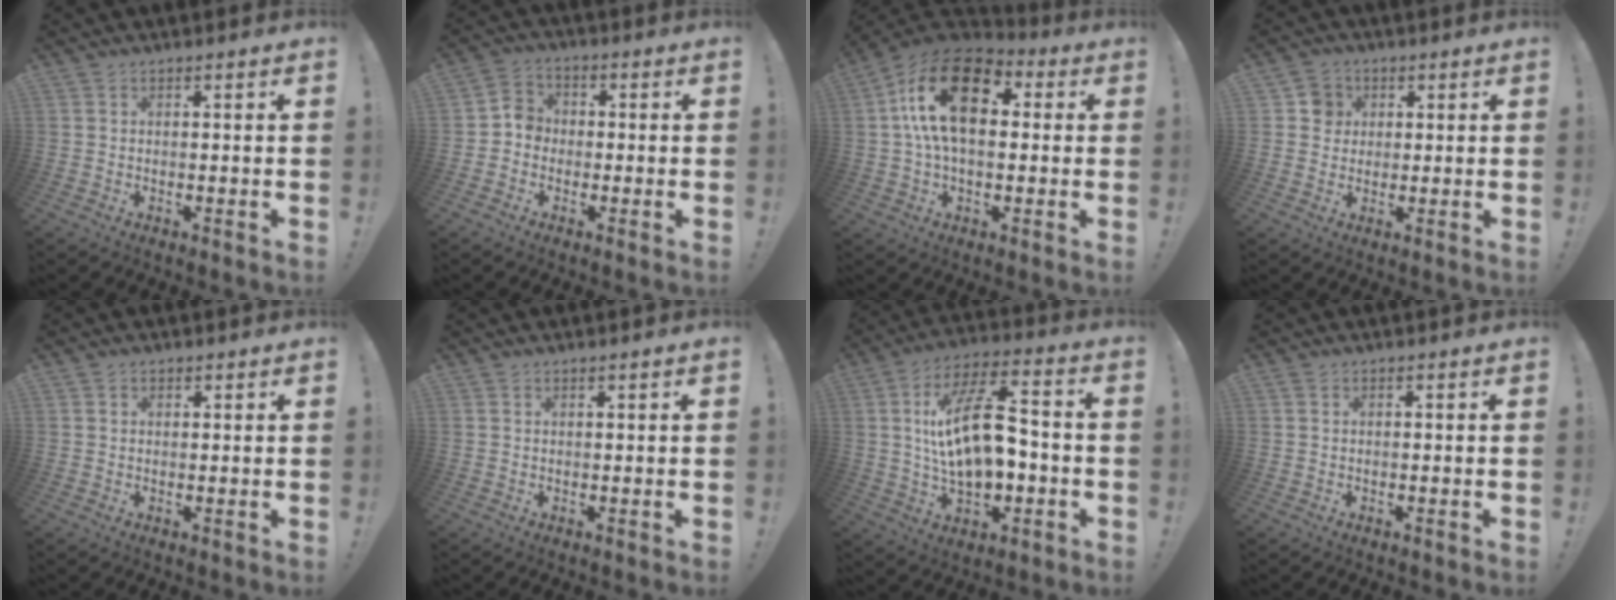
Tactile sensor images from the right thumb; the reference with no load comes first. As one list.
[{"total": 5.2, "force": [-1.9, 4.5, 1.9], "torque": [-0.032, 0.018, -0.035]}, {"total": 20.0, "force": [4.4, 11.6, 15.7], "torque": [-0.277, 0.003, 0.072]}, {"total": 5.4, "force": [1.4, 5.1, 1.2], "torque": [-0.010, 0.000, 0.026]}, {"total": 0.8, "force": [0.5, 0.6, 0.2], "torque": [0.000, -0.001, 0.009]}, {"total": 0.7, "force": [0.5, -0.1, 0.5], "torque": [-0.009, 0.000, 0.008]}, {"total": 19.1, "force": [1.1, 9.8, 16.4], "torque": [-0.282, 0.000, 0.013]}, {"total": 0.0}]